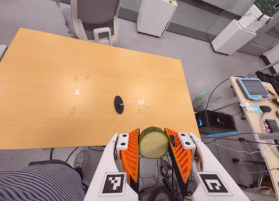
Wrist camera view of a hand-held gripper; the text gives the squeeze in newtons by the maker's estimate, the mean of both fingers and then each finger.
{"total": 11.0, "left": 10.2, "right": 11.8}